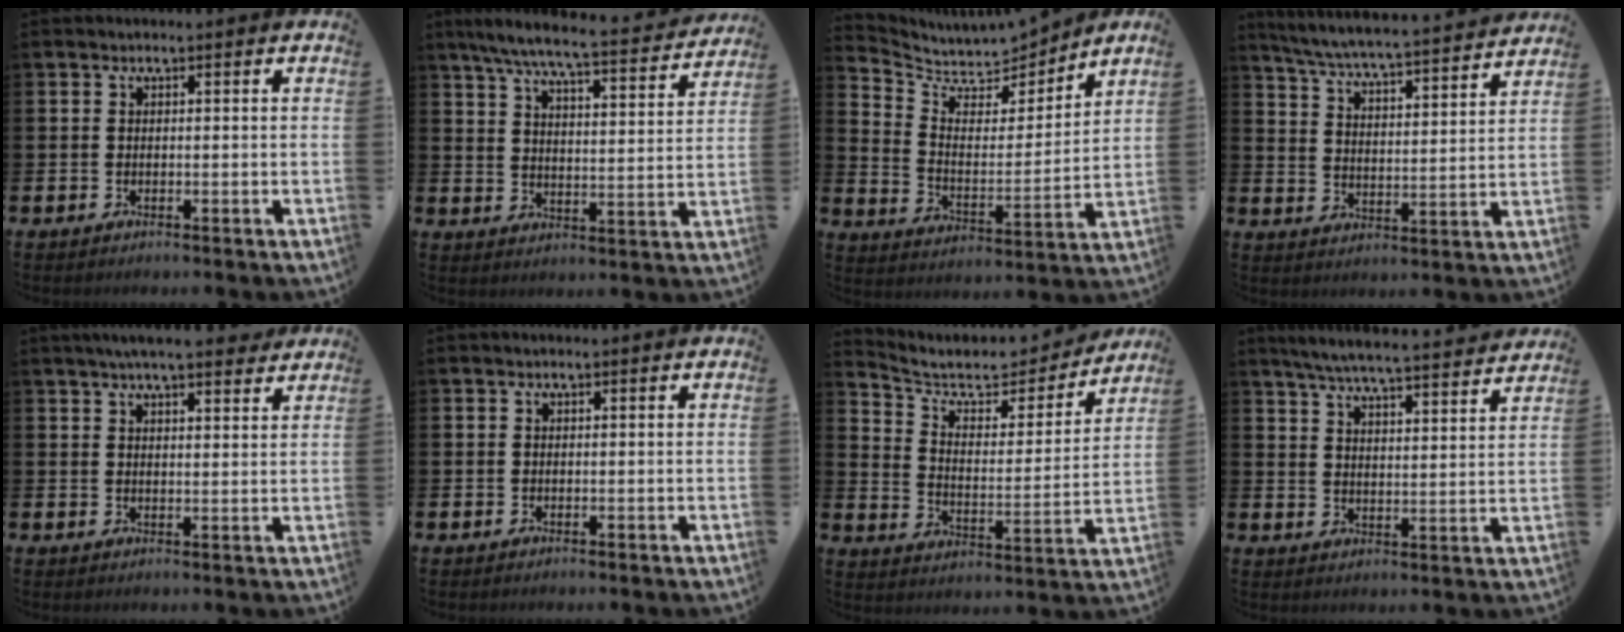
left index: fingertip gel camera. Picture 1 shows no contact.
{"total": 7.5, "force": [6.7, 0.4, 3.3], "torque": [-0.087, -0.045, 0.113]}
{"total": 6.1, "force": [5.7, 1.8, 0.6], "torque": [-0.057, -0.053, 0.098]}
{"total": 6.0, "force": [5.8, 0.0, 1.8], "torque": [-0.066, -0.050, 0.096]}
{"total": 5.2, "force": [4.9, 0.4, 1.9], "torque": [-0.042, -0.016, 0.087]}
{"total": 0.0}
{"total": 7.7, "force": [6.6, 2.9, 2.7], "torque": [-0.079, -0.048, 0.109]}
{"total": 6.0, "force": [5.7, 0.1, 1.8], "torque": [-0.054, -0.043, 0.098]}